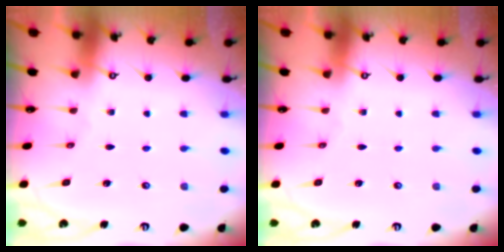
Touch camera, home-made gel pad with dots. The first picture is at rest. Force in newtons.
{"total": 0.0}